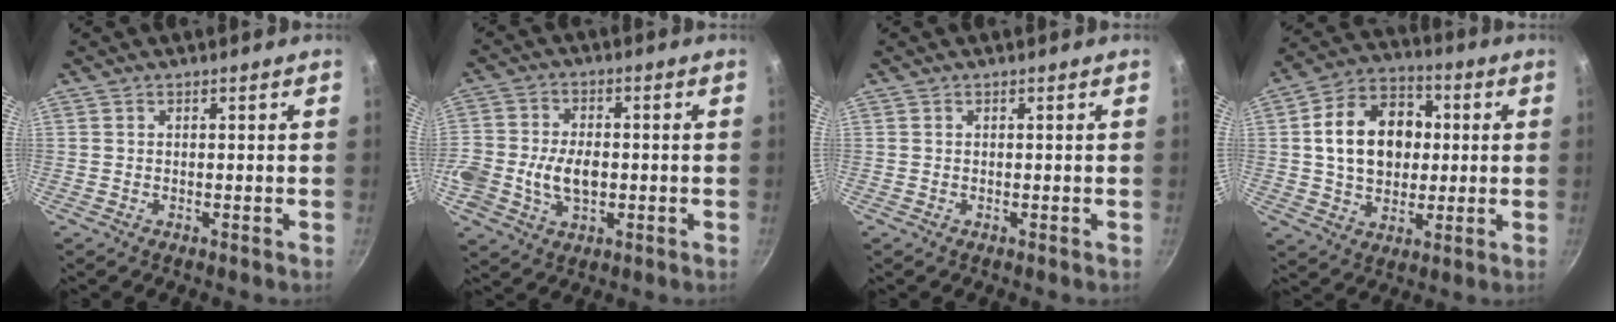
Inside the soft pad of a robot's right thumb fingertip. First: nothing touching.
{"total": 11.8, "force": [-1.8, 8.3, 8.2], "torque": [-0.167, 0.027, -0.038]}
{"total": 0.0}
{"total": 16.2, "force": [1.8, 12.2, 10.6], "torque": [-0.141, 0.022, 0.024]}